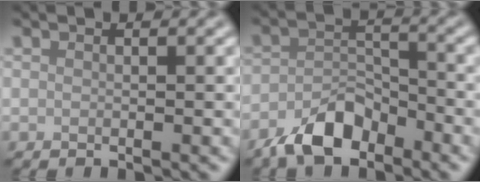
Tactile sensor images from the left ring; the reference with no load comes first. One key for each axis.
{"total": 4.9, "fx": -3.6, "fy": 2.2, "fz": 2.6, "tx": -0.040, "ty": 0.001, "tz": -0.074}